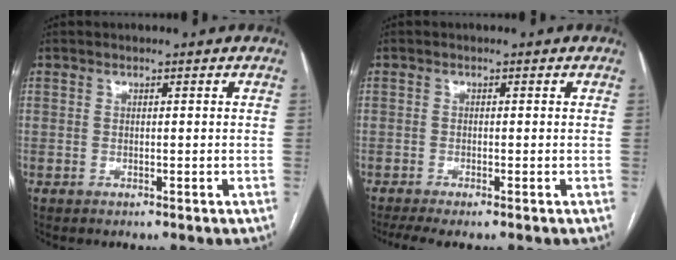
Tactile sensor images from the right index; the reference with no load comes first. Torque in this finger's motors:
{"motor_torque": [0.09, -0.11, 0.07, 0.03]}